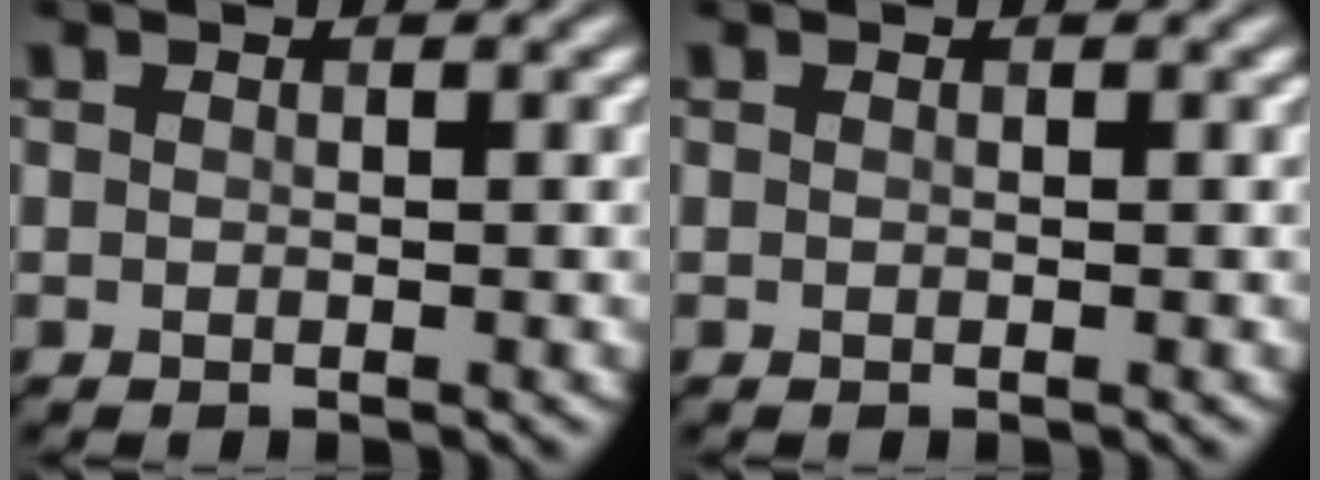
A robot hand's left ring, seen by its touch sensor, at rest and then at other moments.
{"total": 0.0}